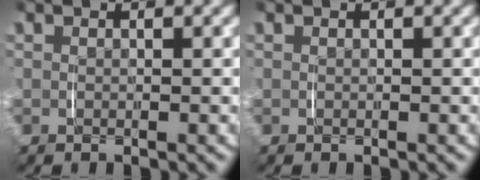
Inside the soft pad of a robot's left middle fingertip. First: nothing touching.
{"total": 0.0}